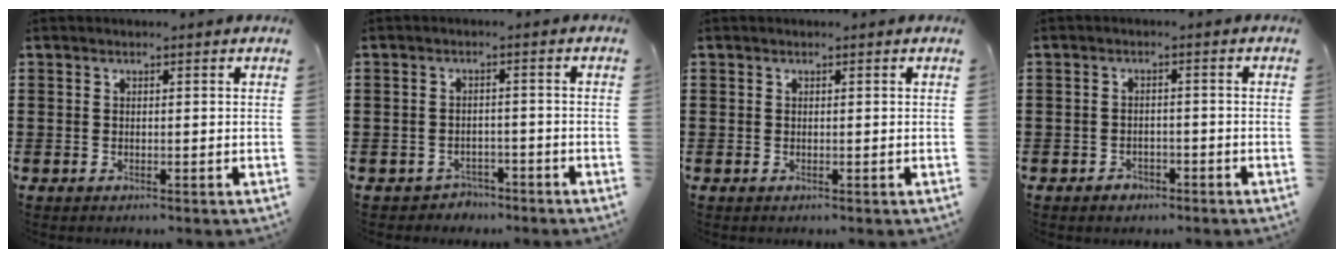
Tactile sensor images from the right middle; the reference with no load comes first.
{"total": 2.1, "force": [-2.0, 0.6, -0.2], "torque": [-0.006, 0.000, -0.046]}
{"total": 0.0}
{"total": 1.6, "force": [-1.4, 0.8, 0.2], "torque": [-0.010, -0.001, -0.030]}